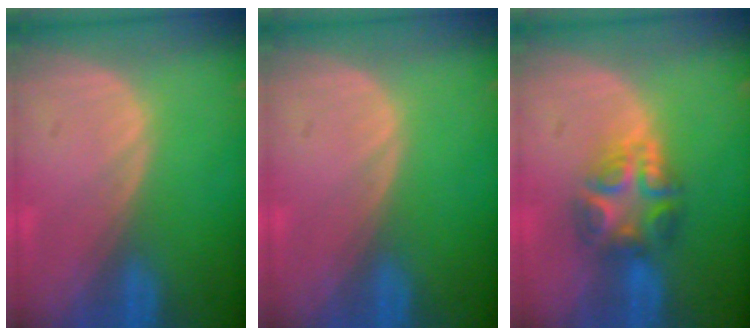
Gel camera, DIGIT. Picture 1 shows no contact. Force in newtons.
{"total": 0.0}
{"total": 6.8, "press": 6.2, "slide": 2.9}